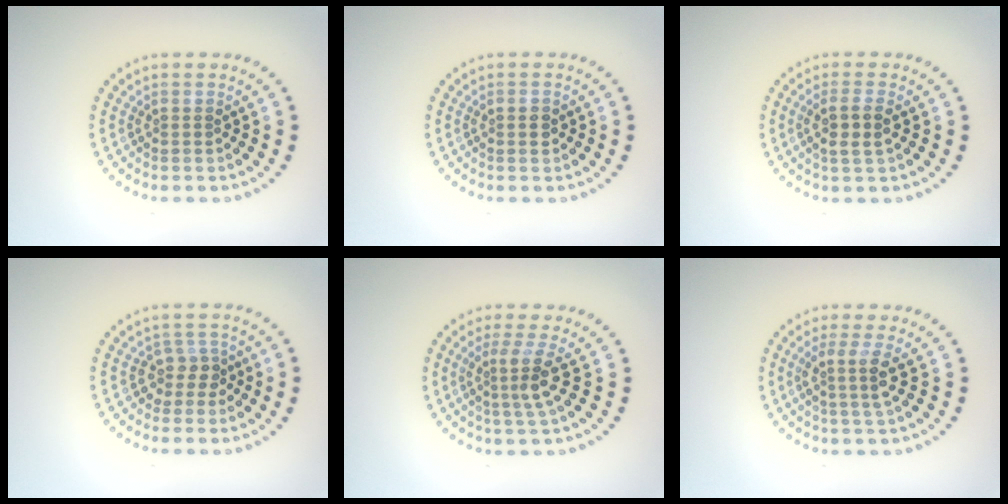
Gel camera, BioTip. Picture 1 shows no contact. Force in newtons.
{"total": 1.2, "press": 1.2, "slide": 0.1}
{"total": 2.4, "press": 2.2, "slide": 0.9}
{"total": 2.2, "press": 1.7, "slide": 1.4}
{"total": 2.9, "press": 2.2, "slide": 2.0}
{"total": 2.7, "press": 2.0, "slide": 1.9}